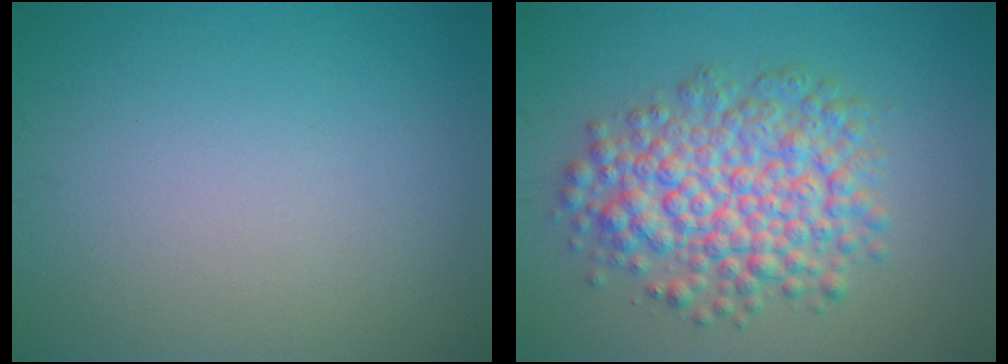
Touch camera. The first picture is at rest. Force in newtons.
{"total": 7.0, "press": 7.0, "slide": 0.2}